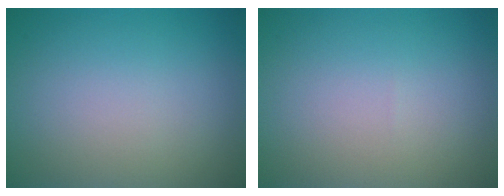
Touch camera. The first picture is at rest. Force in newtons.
{"total": 0.0}